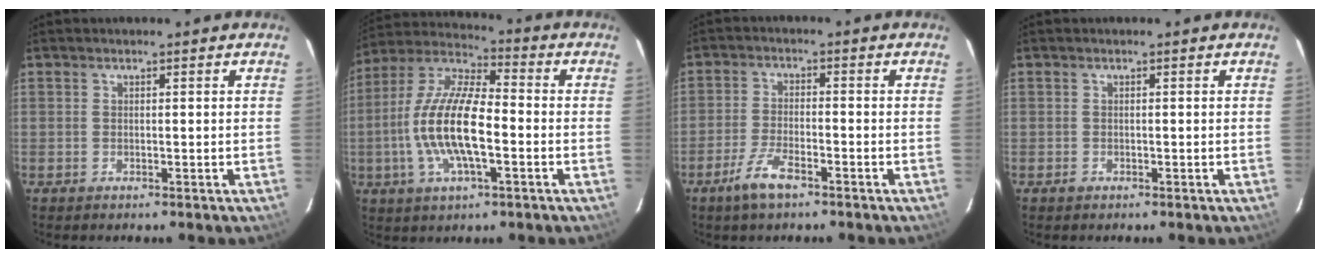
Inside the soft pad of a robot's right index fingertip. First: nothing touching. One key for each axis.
{"total": 15.7, "fx": -3.1, "fy": 5.2, "fz": 14.5, "tx": -0.289, "ty": 0.000, "tz": -0.066}
{"total": 6.1, "fx": -4.1, "fy": 1.7, "fz": 4.2, "tx": -0.100, "ty": -0.006, "tz": -0.080}
{"total": 0.6, "fx": -0.4, "fy": 0.4, "fz": 0.2, "tx": -0.003, "ty": 0.001, "tz": -0.007}